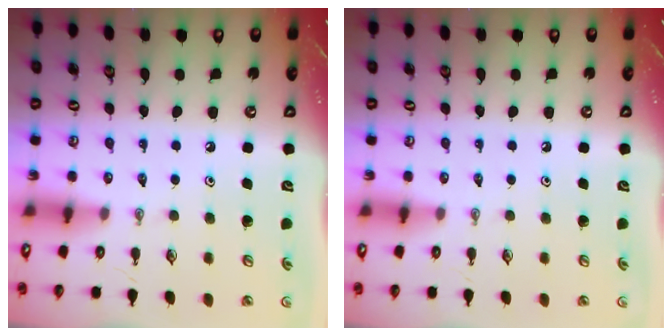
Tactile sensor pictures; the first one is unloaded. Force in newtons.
{"total": 0.0}